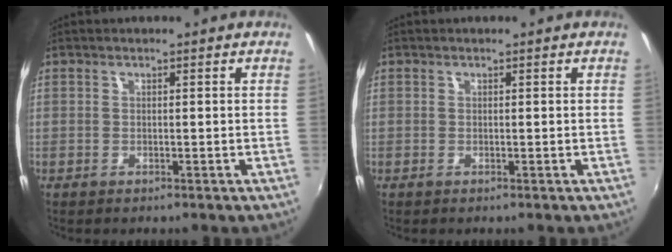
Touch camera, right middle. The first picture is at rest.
{"total": 0.0}